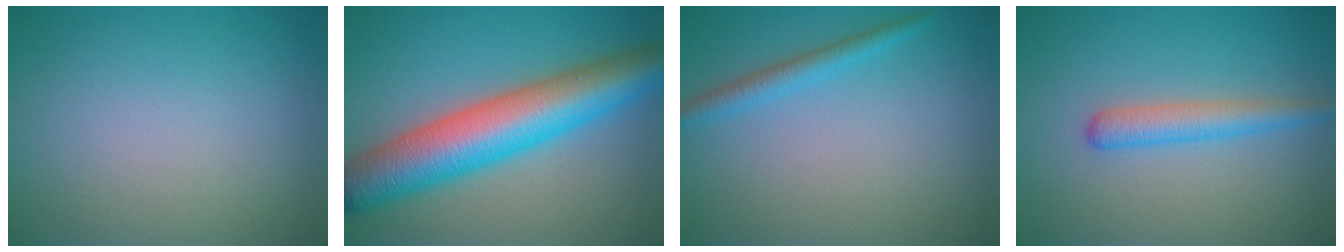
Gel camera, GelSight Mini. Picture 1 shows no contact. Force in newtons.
{"total": 10.4, "press": 10.4, "slide": 0.2}
{"total": 2.0, "press": 2.0, "slide": 0.1}
{"total": 2.7, "press": 2.7, "slide": 0.1}